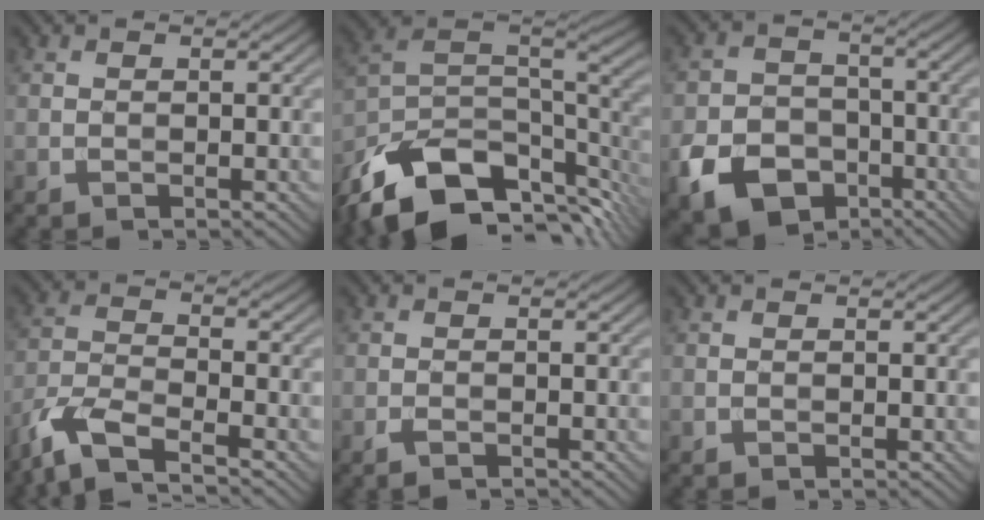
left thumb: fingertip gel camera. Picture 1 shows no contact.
{"total": 15.5, "force": [-9.6, 7.6, 9.5], "torque": [-0.220, -0.019, -0.154]}
{"total": 9.3, "force": [-4.9, 6.6, 4.3], "torque": [-0.094, -0.020, -0.097]}
{"total": 7.4, "force": [-5.6, 1.9, 4.5], "torque": [-0.100, -0.009, -0.124]}
{"total": 1.1, "force": [-0.8, 0.3, 0.7], "torque": [-0.016, -0.003, -0.016]}
{"total": 0.0}